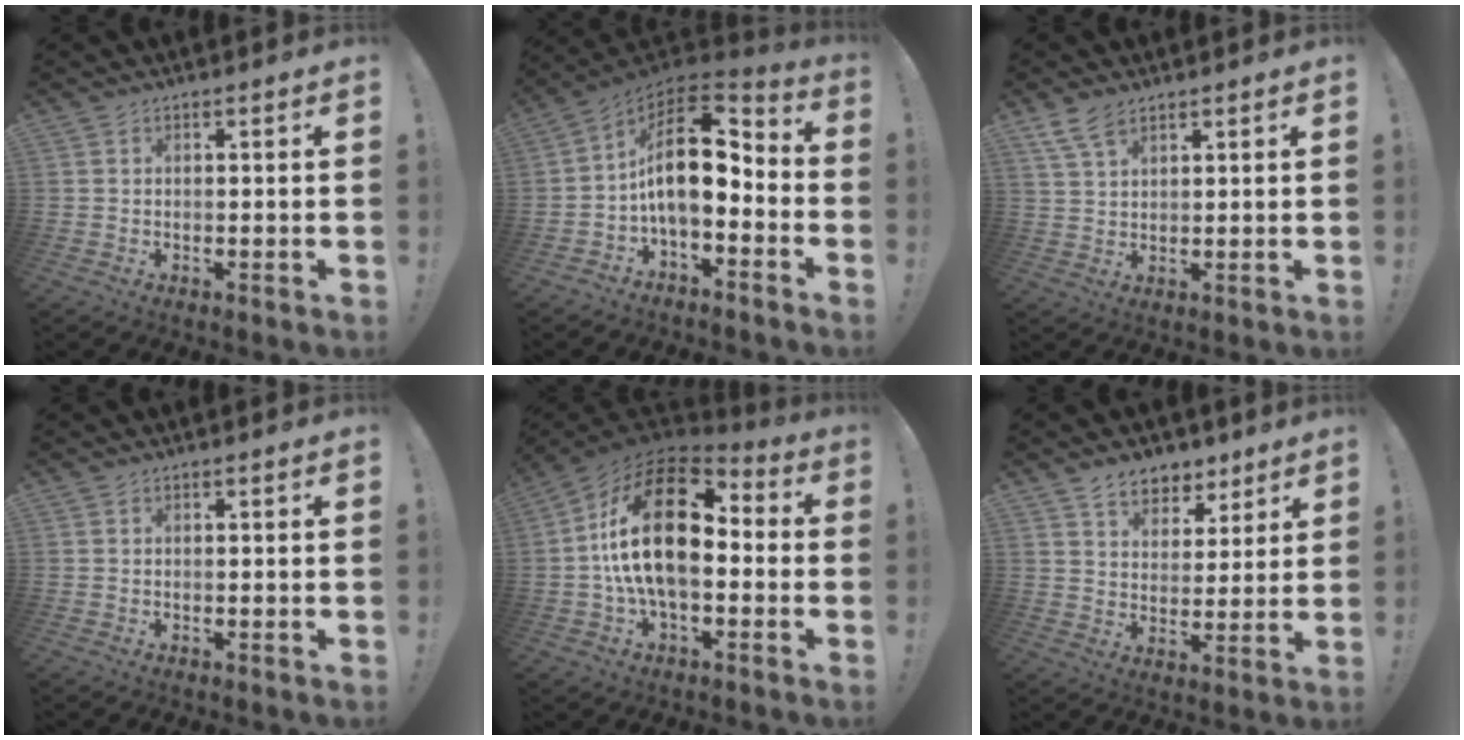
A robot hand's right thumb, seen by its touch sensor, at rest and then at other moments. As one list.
[{"total": 16.1, "force": [1.4, 8.2, 13.8], "torque": [-0.239, -0.003, 0.027]}, {"total": 6.3, "force": [4.5, 2.8, 3.4], "torque": [-0.069, -0.014, 0.087]}, {"total": 0.0}, {"total": 23.6, "force": [2.6, 12.0, 20.1], "torque": [-0.365, 0.002, 0.046]}, {"total": 8.6, "force": [6.4, 5.3, 2.0], "torque": [-0.025, -0.046, 0.124]}]